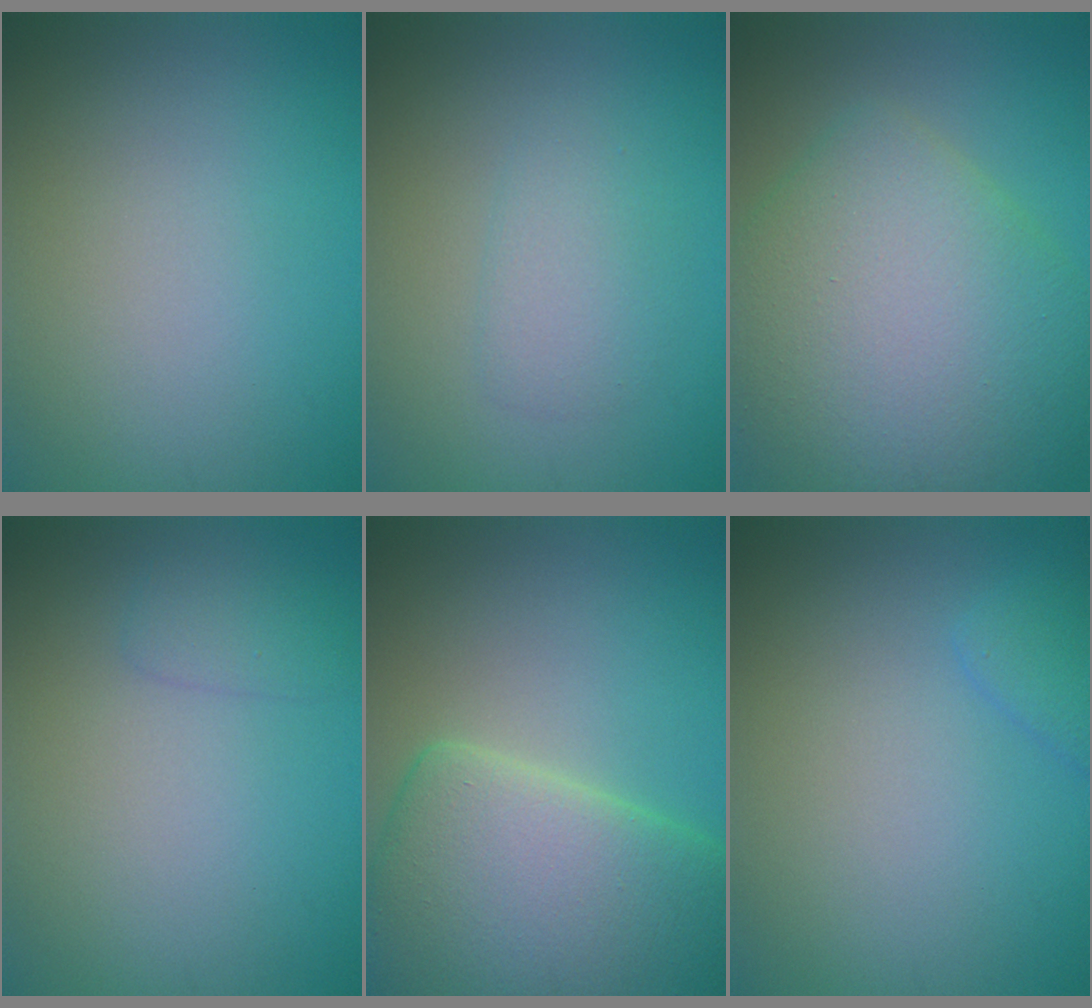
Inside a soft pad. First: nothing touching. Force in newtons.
{"total": 1.9, "press": 1.9, "slide": 0.1}
{"total": 10.1, "press": 10.1, "slide": 0.8}
{"total": 1.4, "press": 1.4, "slide": 0.1}
{"total": 11.8, "press": 11.7, "slide": 1.1}
{"total": 1.6, "press": 1.6, "slide": 0.2}